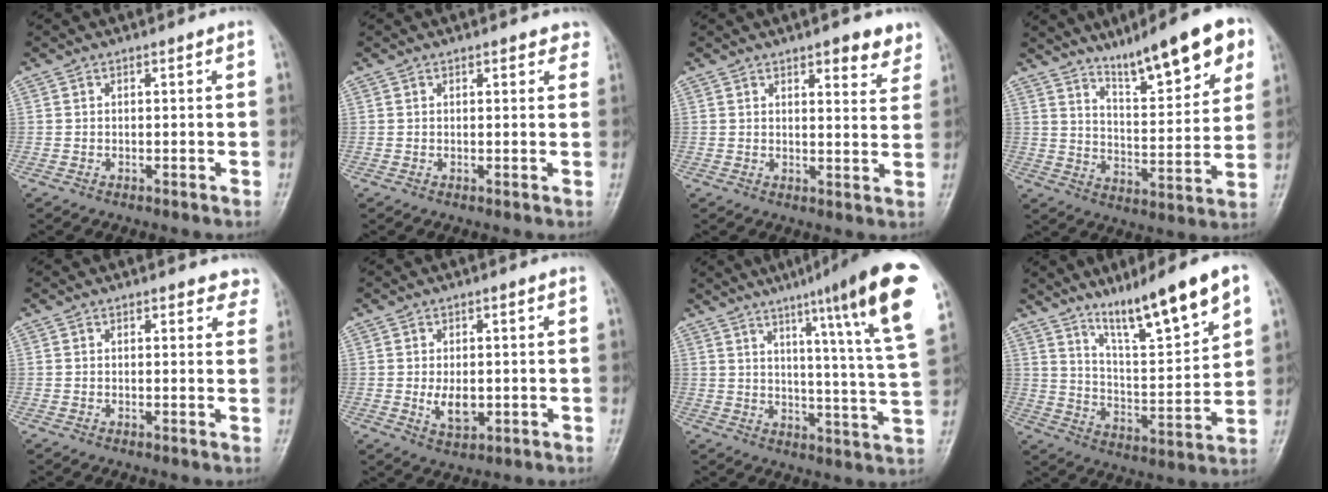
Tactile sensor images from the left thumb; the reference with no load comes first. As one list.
[{"total": 2.4, "force": [1.8, 1.1, 1.1], "torque": [0.012, -0.002, 0.014]}, {"total": 6.4, "force": [4.5, 2.3, 4.0], "torque": [-0.023, -0.023, 0.054]}, {"total": 16.3, "force": [10.4, 4.0, 11.9], "torque": [-0.147, -0.048, 0.166]}, {"total": 3.9, "force": [3.3, 1.7, 1.1], "torque": [0.024, -0.013, 0.024]}, {"total": 4.6, "force": [-0.3, 2.7, 3.7], "torque": [-0.053, -0.008, 0.002]}, {"total": 21.6, "force": [12.1, 1.3, 17.9], "torque": [-0.230, -0.047, 0.157]}, {"total": 16.3, "force": [10.6, 2.6, 12.1], "torque": [-0.182, -0.057, 0.186]}]